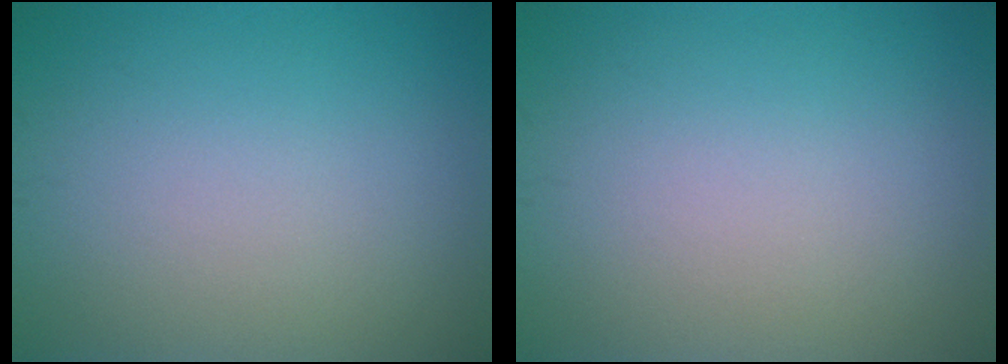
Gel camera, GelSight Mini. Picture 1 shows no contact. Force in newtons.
{"total": 0.0}